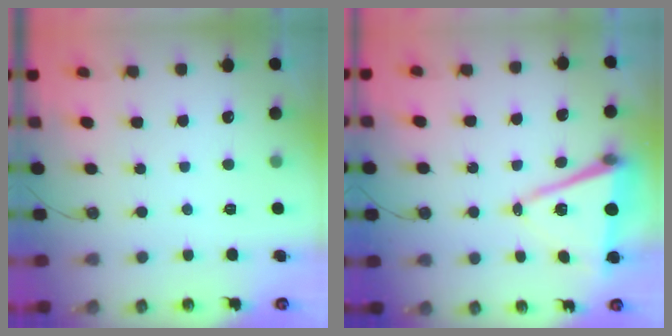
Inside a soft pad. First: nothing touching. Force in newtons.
{"total": 10.6, "press": 9.8, "slide": 3.9}